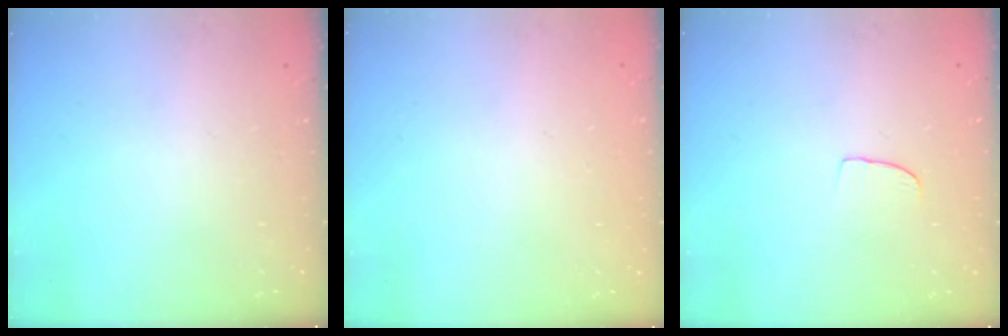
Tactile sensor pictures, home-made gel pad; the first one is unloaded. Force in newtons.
{"total": 0.0}
{"total": 3.7, "press": 3.7, "slide": 0.3}